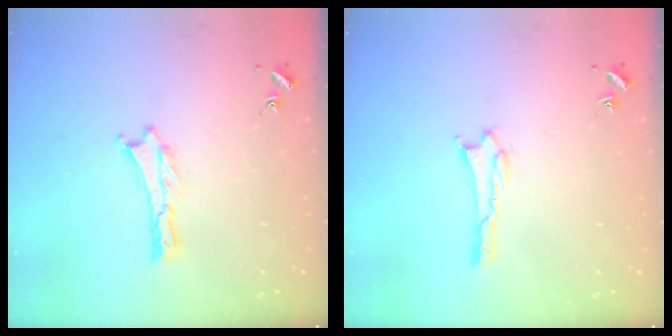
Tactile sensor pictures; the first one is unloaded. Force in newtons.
{"total": 0.9, "press": 0.8, "slide": 0.1}